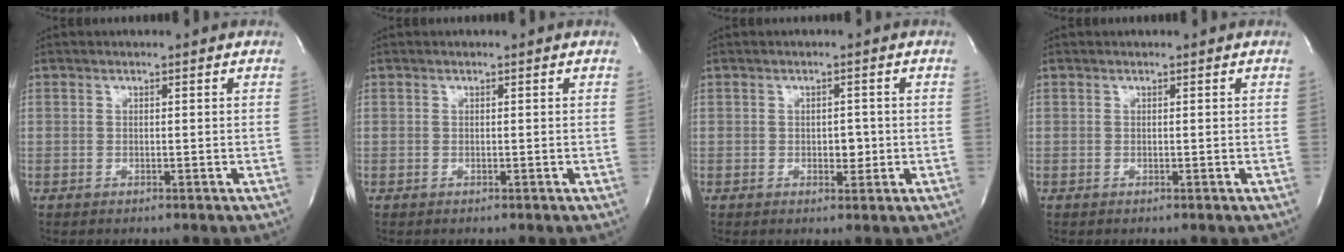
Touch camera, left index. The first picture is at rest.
{"total": 0.0}
{"total": 2.1, "force": [-0.5, 1.3, 1.6], "torque": [-0.018, -0.002, -0.005]}
{"total": 0.0}